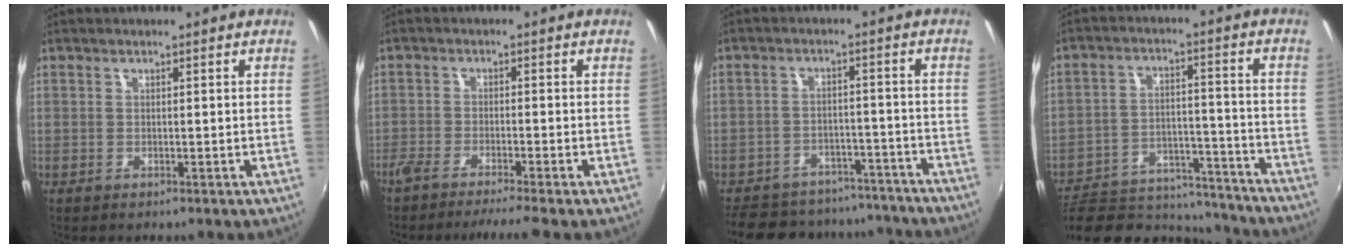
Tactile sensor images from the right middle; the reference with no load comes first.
{"total": 6.9, "force": [-6.0, -0.5, 3.2], "torque": [-0.076, -0.014, -0.103]}
{"total": 20.3, "force": [-17.1, 8.6, 6.6], "torque": [-0.152, 0.038, -0.214]}
{"total": 21.4, "force": [-18.6, 8.0, 6.7], "torque": [-0.143, 0.021, -0.248]}